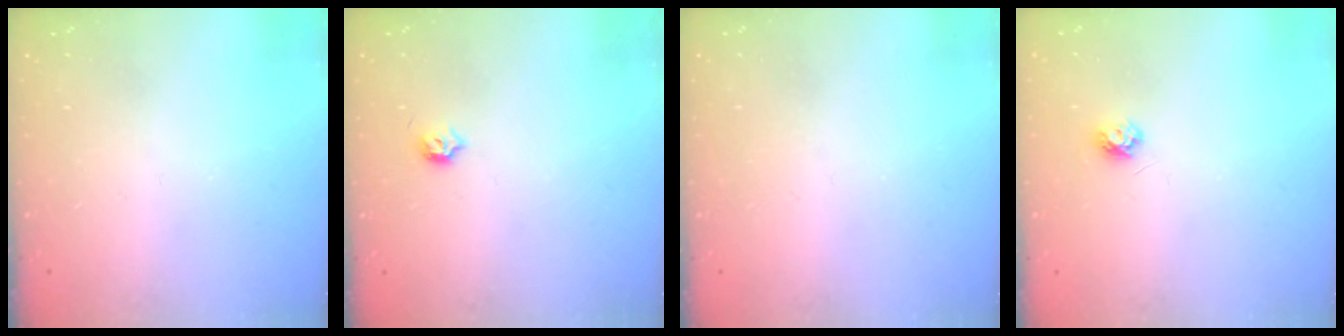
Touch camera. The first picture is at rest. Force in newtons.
{"total": 3.5, "press": 3.5, "slide": 0.6}
{"total": 0.8, "press": 0.8, "slide": 0.0}
{"total": 3.9, "press": 3.8, "slide": 0.7}